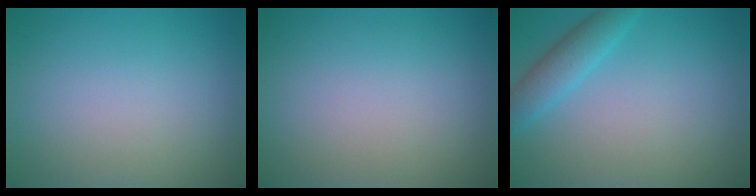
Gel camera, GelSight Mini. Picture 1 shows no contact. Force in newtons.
{"total": 0.0}
{"total": 2.9, "press": 2.9, "slide": 0.2}